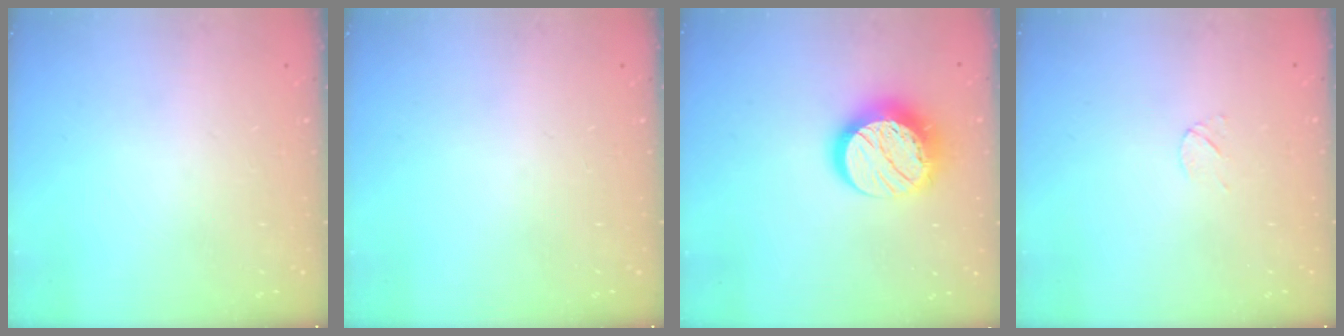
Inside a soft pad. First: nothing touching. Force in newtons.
{"total": 0.0}
{"total": 15.1, "press": 15.1, "slide": 0.8}
{"total": 4.0, "press": 3.9, "slide": 0.7}